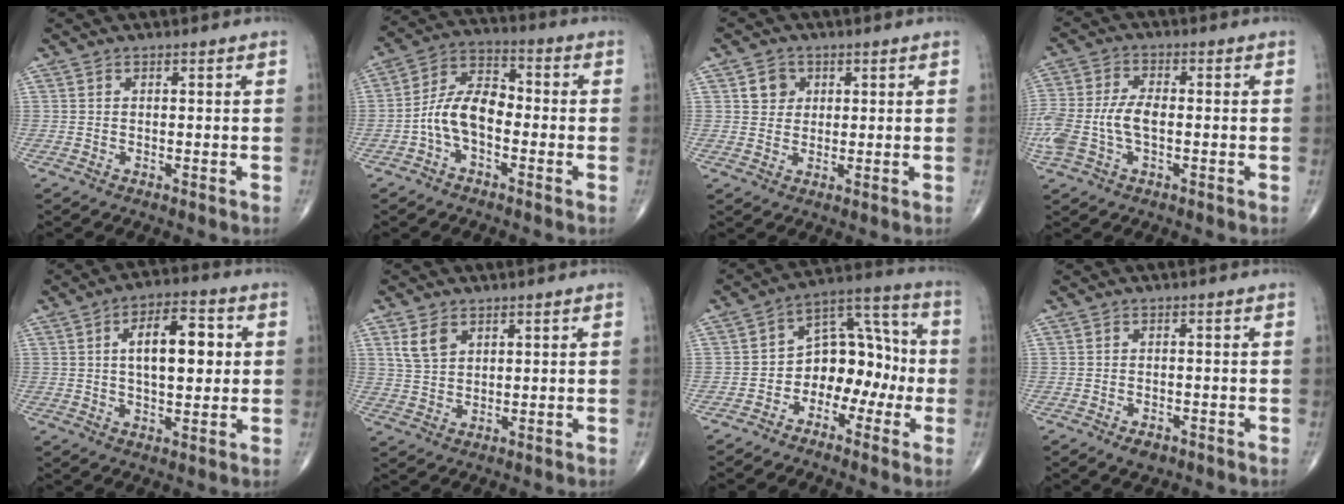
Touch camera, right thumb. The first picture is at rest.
{"total": 9.7, "force": [-2.3, 5.5, 7.6], "torque": [-0.133, 0.040, -0.054]}
{"total": 3.8, "force": [1.3, 3.4, 1.2], "torque": [-0.002, -0.003, 0.020]}
{"total": 10.2, "force": [-1.4, 5.6, 8.4], "torque": [-0.204, 0.018, -0.026]}
{"total": 12.0, "force": [2.1, 5.7, 10.4], "torque": [-0.141, 0.008, 0.031]}
{"total": 4.9, "force": [2.5, 3.2, 2.8], "torque": [-0.047, -0.008, 0.055]}
{"total": 12.1, "force": [-3.0, 8.4, 8.2], "torque": [-0.073, 0.057, -0.060]}
{"total": 2.5, "force": [-1.4, 1.4, 1.4], "torque": [-0.019, 0.000, -0.017]}